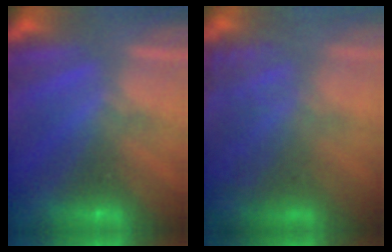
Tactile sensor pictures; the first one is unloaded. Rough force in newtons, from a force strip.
{"total": 7.7}